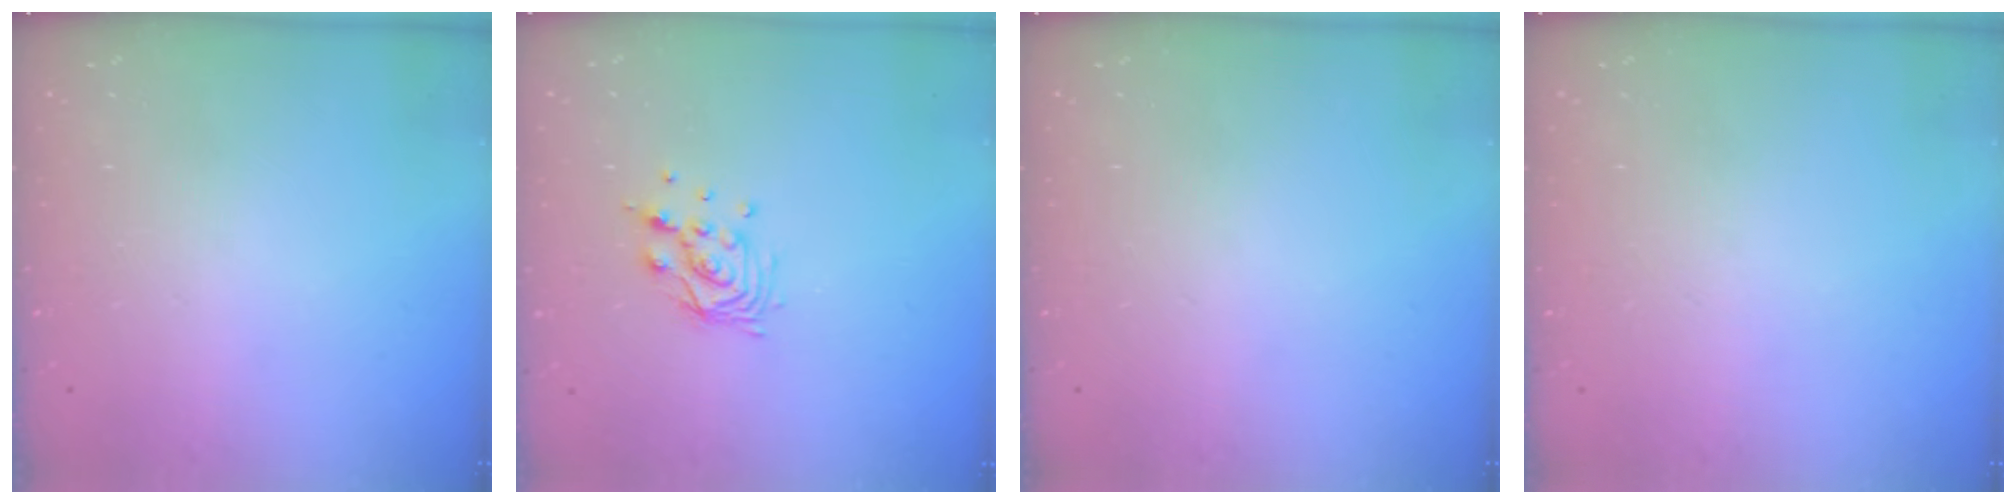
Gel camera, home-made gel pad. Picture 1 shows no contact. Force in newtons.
{"total": 9.3, "press": 9.3, "slide": 0.4}
{"total": 0.0}
{"total": 0.0}